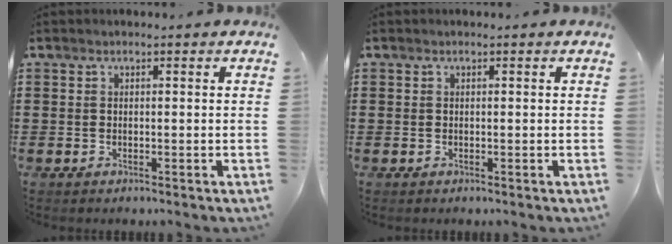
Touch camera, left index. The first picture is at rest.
{"total": 0.0}